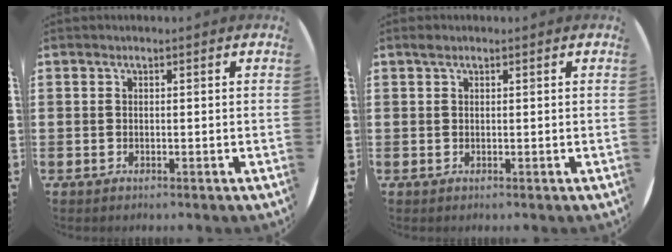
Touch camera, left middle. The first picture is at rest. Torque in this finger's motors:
{"motor_torque": [0.40, -0.15, -0.02, -0.01]}